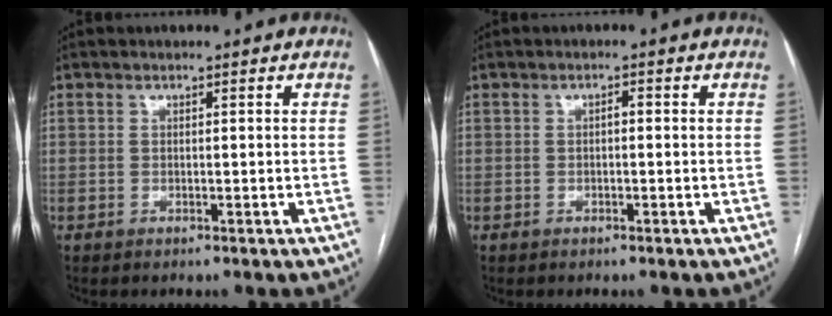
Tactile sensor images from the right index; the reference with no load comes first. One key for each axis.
{"total": 0.8, "fx": -0.1, "fy": 0.3, "fz": 0.7, "tx": -0.012, "ty": 0.004, "tz": -0.003}